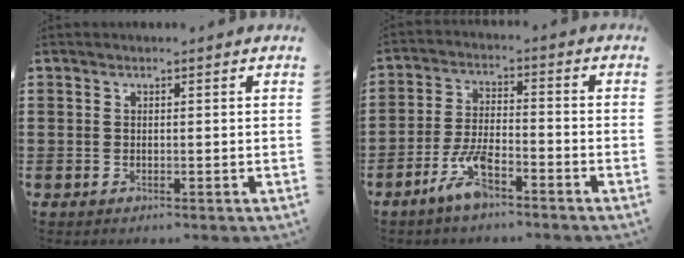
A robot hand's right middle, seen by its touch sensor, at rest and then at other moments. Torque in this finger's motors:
{"motor_torque": [-0.13, 0.14, 0.27, 0.10]}